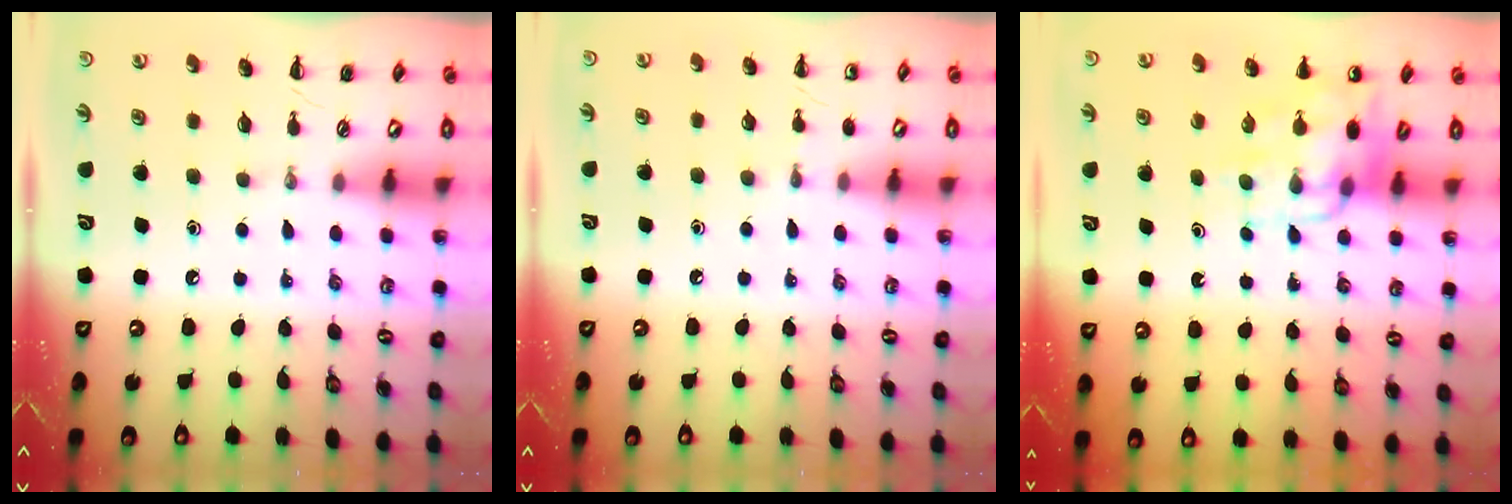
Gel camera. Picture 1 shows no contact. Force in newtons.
{"total": 3.7, "press": 3.5, "slide": 1.2}
{"total": 11.2, "press": 10.9, "slide": 2.6}